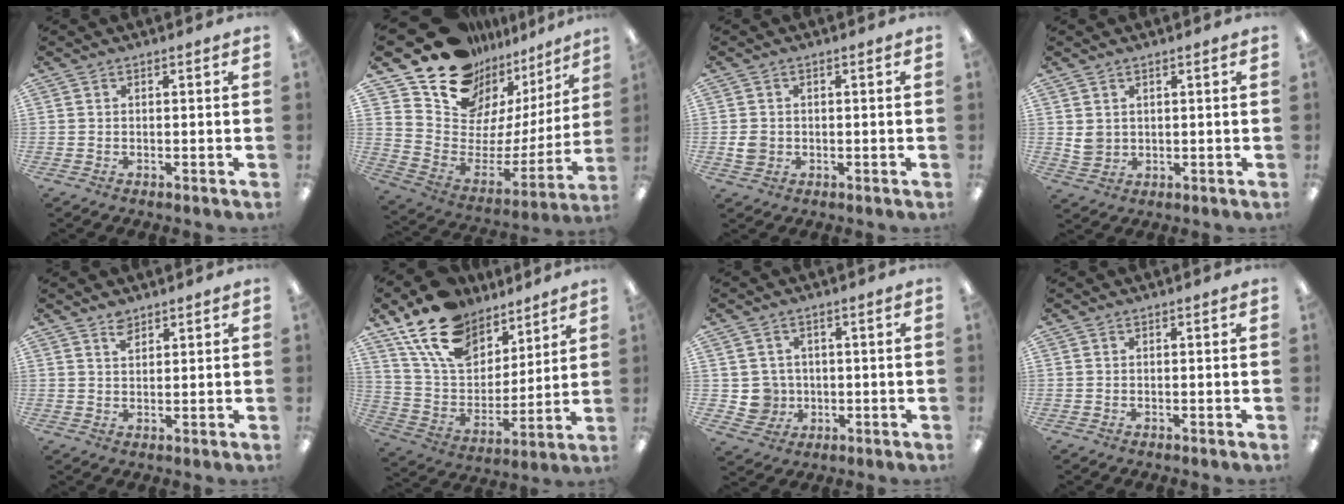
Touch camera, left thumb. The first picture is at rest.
{"total": 15.8, "force": [12.4, 9.0, 3.8], "torque": [-0.071, -0.118, 0.231]}
{"total": 3.1, "force": [-0.1, 2.8, 1.4], "torque": [-0.017, 0.003, -0.002]}
{"total": 3.5, "force": [1.6, 2.9, 1.2], "torque": [-0.018, 0.000, 0.031]}
{"total": 2.8, "force": [2.3, 1.3, 1.0], "torque": [-0.015, -0.005, 0.042]}
{"total": 18.4, "force": [12.9, 10.7, 7.5], "torque": [-0.152, -0.066, 0.240]}
{"total": 5.2, "force": [0.4, 5.2, 0.6], "torque": [-0.019, 0.008, 0.014]}
{"total": 0.0}